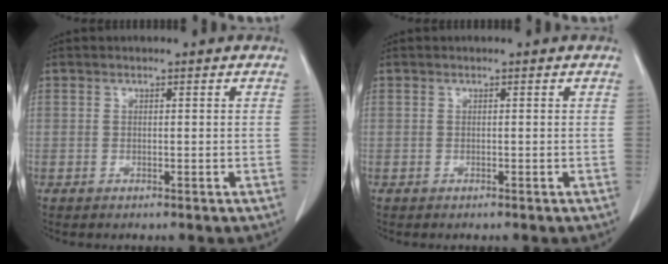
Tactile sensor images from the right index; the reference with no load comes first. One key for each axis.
{"total": 0.0}